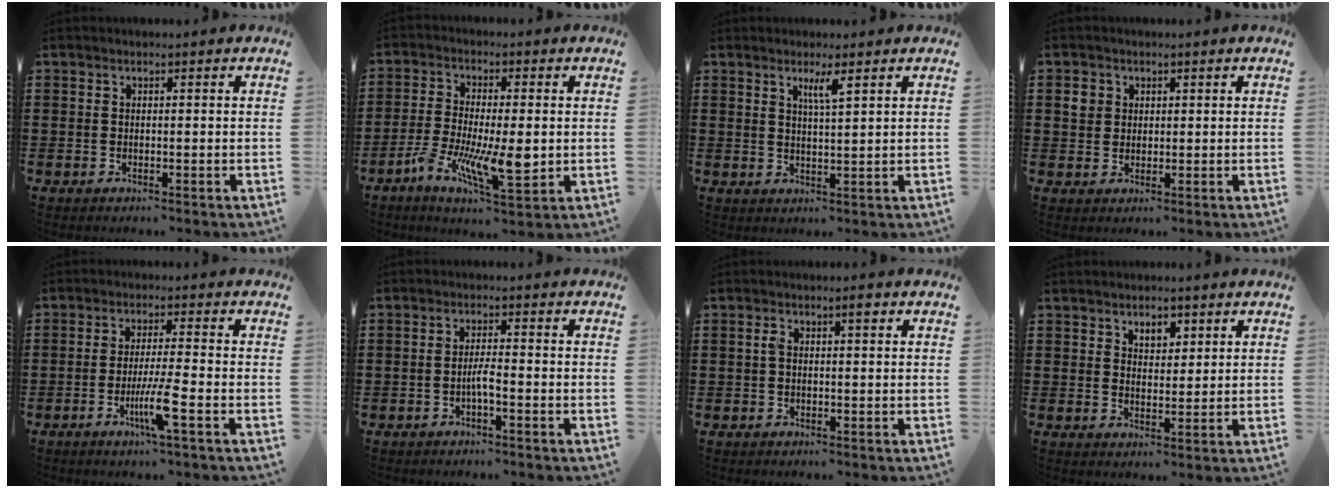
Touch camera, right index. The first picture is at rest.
{"total": 10.6, "force": [-2.8, 3.5, 9.6], "torque": [-0.186, -0.010, -0.045]}
{"total": 2.9, "force": [1.8, 0.1, 2.3], "torque": [-0.049, -0.002, 0.029]}
{"total": 2.3, "force": [0.7, 2.1, 0.7], "torque": [-0.023, 0.008, 0.013]}
{"total": 6.2, "force": [-2.5, -0.2, 5.6], "torque": [-0.112, -0.022, -0.048]}
{"total": 2.4, "force": [-1.1, 0.3, 2.1], "torque": [-0.049, -0.002, -0.022]}
{"total": 2.0, "force": [0.5, 0.5, 1.9], "torque": [-0.037, 0.005, 0.005]}
{"total": 3.0, "force": [2.0, 1.8, 1.3], "torque": [-0.025, 0.003, 0.035]}